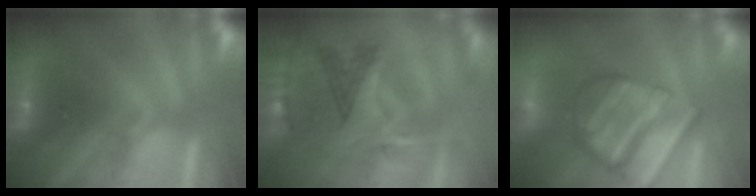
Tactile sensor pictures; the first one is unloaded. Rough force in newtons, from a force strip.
{"total": 3.1}
{"total": 9.4}